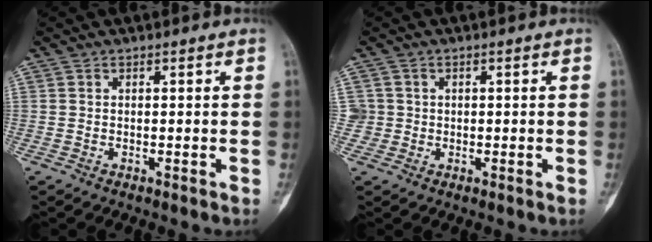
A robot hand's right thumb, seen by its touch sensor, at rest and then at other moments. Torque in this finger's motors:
{"motor_torque": [0.04, 0.06, 0.38, 0.04, 0.04]}